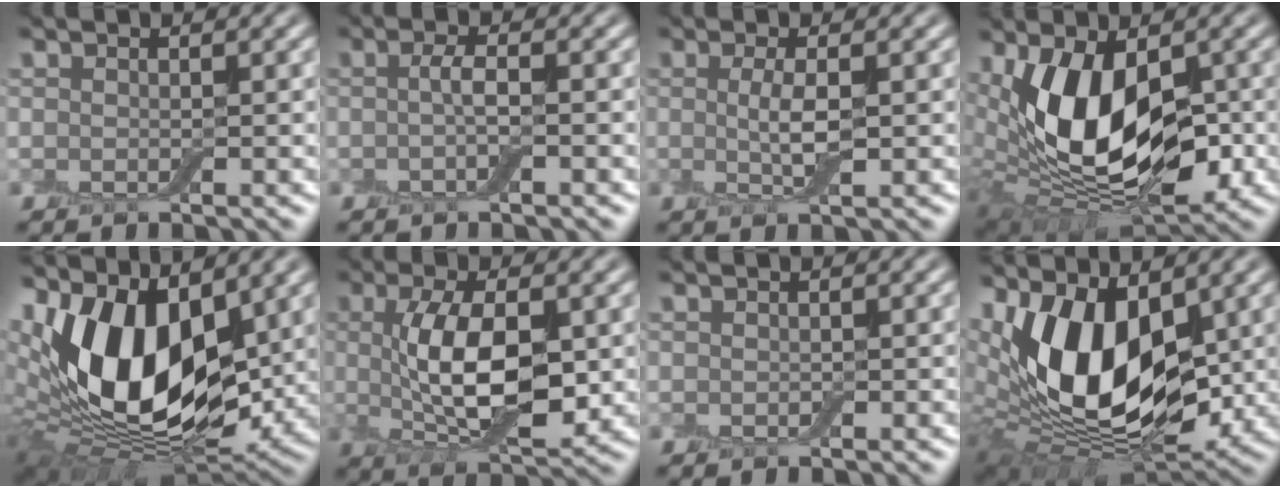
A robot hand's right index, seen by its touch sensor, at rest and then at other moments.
{"total": 1.5, "force": [-0.2, 0.4, 1.5], "torque": [-0.029, 0.002, -0.005]}
{"total": 2.2, "force": [0.1, 0.6, 2.1], "torque": [-0.046, -0.001, 0.004]}
{"total": 11.6, "force": [1.0, 6.6, 9.5], "torque": [-0.156, -0.006, 0.018]}
{"total": 16.0, "force": [3.5, 9.5, 12.4], "torque": [-0.221, 0.002, 0.049]}
{"total": 7.8, "force": [0.6, 3.5, 6.9], "torque": [-0.128, -0.003, 0.015]}
{"total": 0.0}
{"total": 14.3, "force": [2.8, 8.4, 11.3], "torque": [-0.187, -0.005, 0.040]}